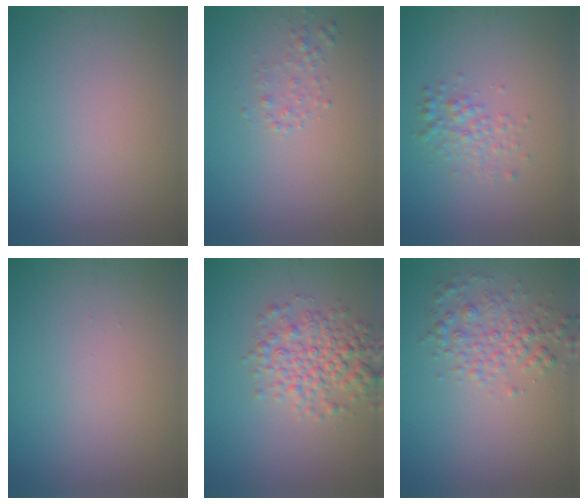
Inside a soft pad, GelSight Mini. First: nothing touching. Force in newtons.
{"total": 1.0, "press": 1.0, "slide": 0.0}
{"total": 2.1, "press": 2.1, "slide": 0.0}
{"total": 0.0}
{"total": 4.4, "press": 4.4, "slide": 0.0}
{"total": 2.9, "press": 2.9, "slide": 0.1}